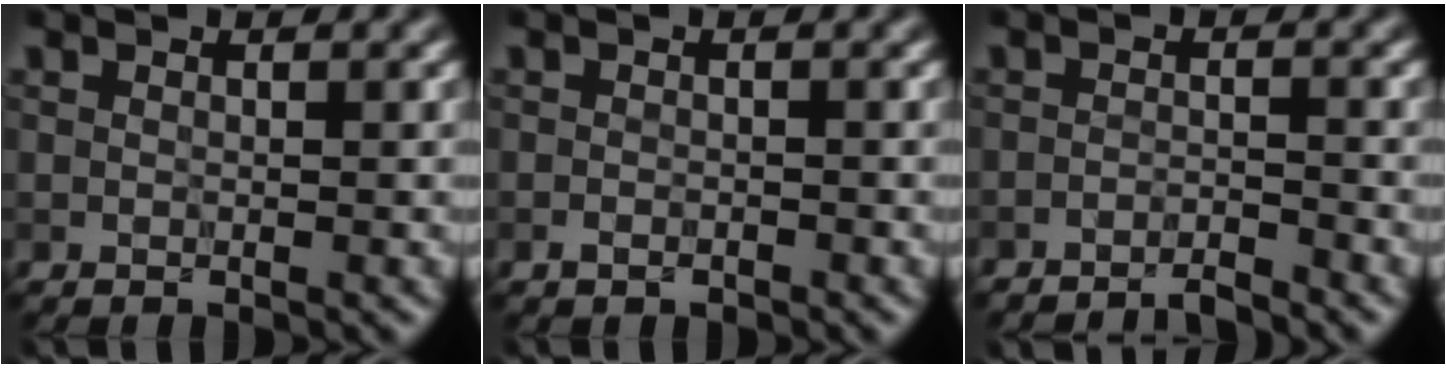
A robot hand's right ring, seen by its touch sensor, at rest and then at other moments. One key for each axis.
{"total": 0.9, "fx": -0.6, "fy": 0.5, "fz": 0.4, "tx": -0.006, "ty": 0.004, "tz": -0.012}
{"total": 2.4, "fx": -2.3, "fy": 0.2, "fz": 0.6, "tx": -0.002, "ty": 0.002, "tz": -0.043}